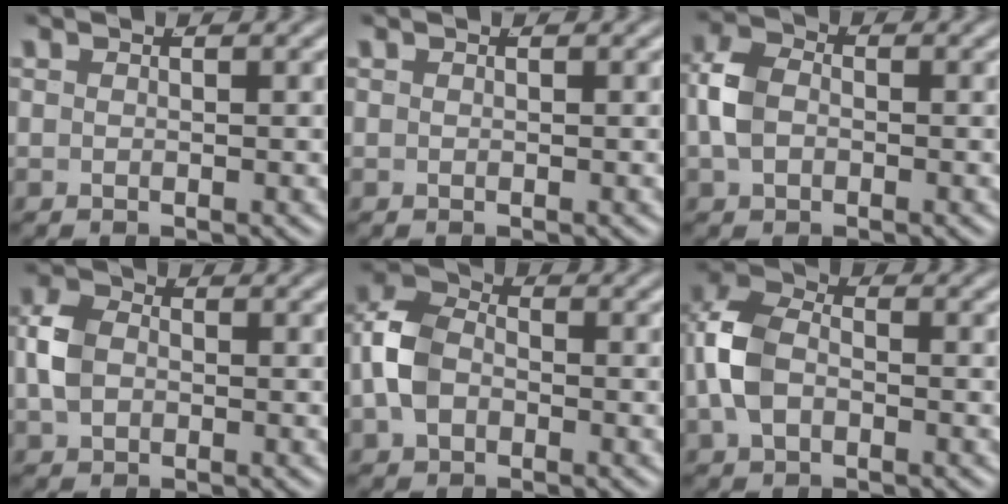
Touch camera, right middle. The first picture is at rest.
{"total": 0.0}
{"total": 3.5, "force": [-0.3, 2.7, 2.2], "torque": [-0.057, -0.006, -0.004]}
{"total": 3.1, "force": [-0.3, 2.4, 1.9], "torque": [-0.051, -0.005, -0.003]}
{"total": 5.6, "force": [-0.6, 4.5, 3.2], "torque": [-0.081, -0.009, -0.010]}
{"total": 5.3, "force": [-0.5, 4.0, 3.4], "torque": [-0.088, -0.008, -0.008]}